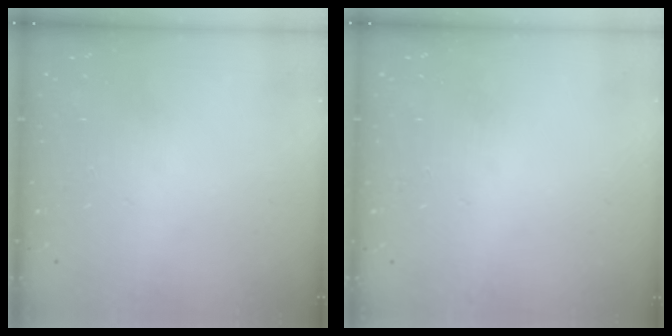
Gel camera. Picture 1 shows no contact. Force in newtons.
{"total": 0.5, "press": 0.5, "slide": 0.1}